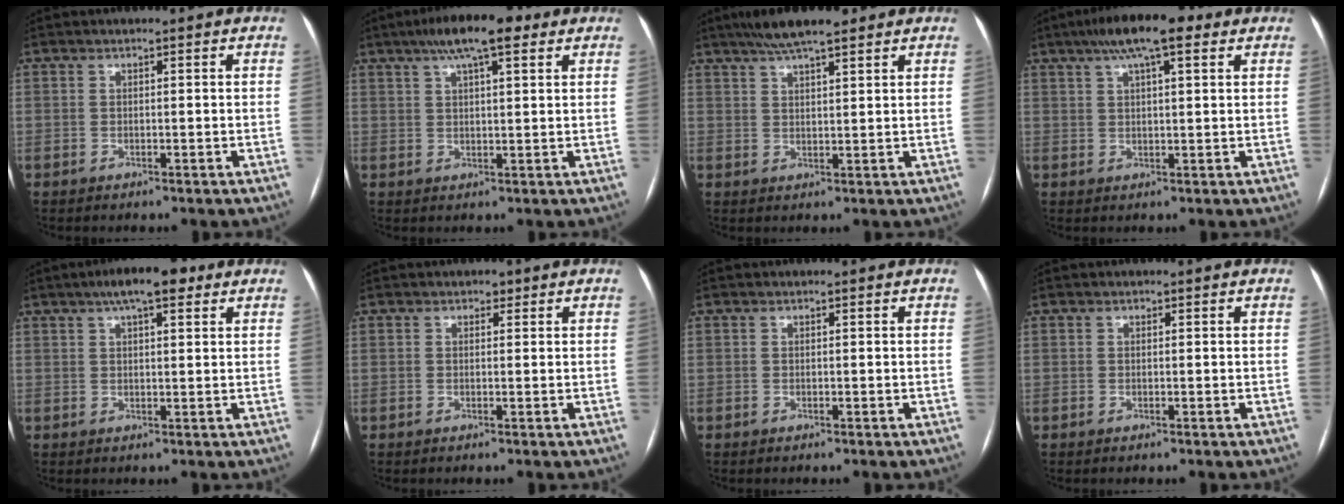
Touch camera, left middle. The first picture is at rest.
{"total": 9.3, "force": [5.7, 2.0, 7.1], "torque": [-0.120, 0.025, 0.087]}
{"total": 7.9, "force": [6.0, 1.2, 5.0], "torque": [-0.081, 0.026, 0.098]}
{"total": 9.9, "force": [6.0, 2.1, 7.6], "torque": [-0.128, 0.030, 0.091]}
{"total": 7.5, "force": [4.6, 2.0, 5.5], "torque": [-0.093, 0.023, 0.069]}
{"total": 0.8, "force": [0.5, 0.6, 0.3], "torque": [-0.002, 0.000, 0.005]}
{"total": 0.0}
{"total": 0.0}